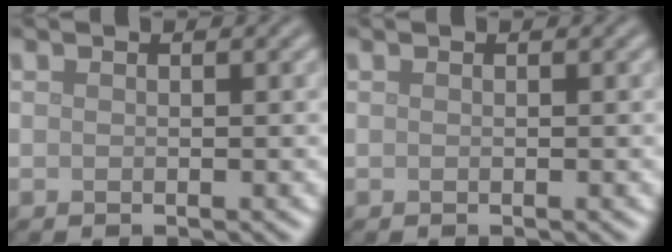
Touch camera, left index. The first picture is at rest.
{"total": 0.0}